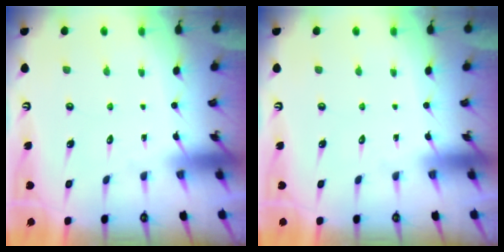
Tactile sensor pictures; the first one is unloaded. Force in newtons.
{"total": 0.0}